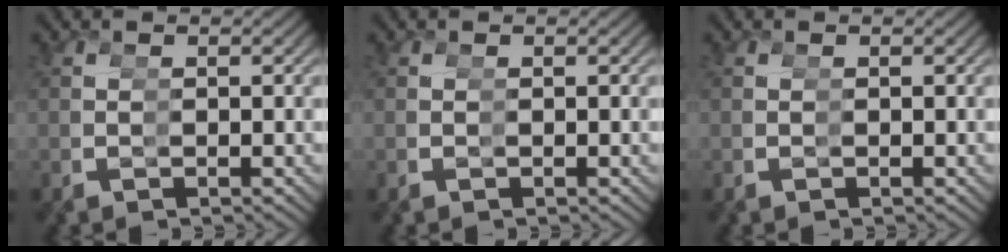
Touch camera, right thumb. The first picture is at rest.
{"total": 0.0}
{"total": 0.0}